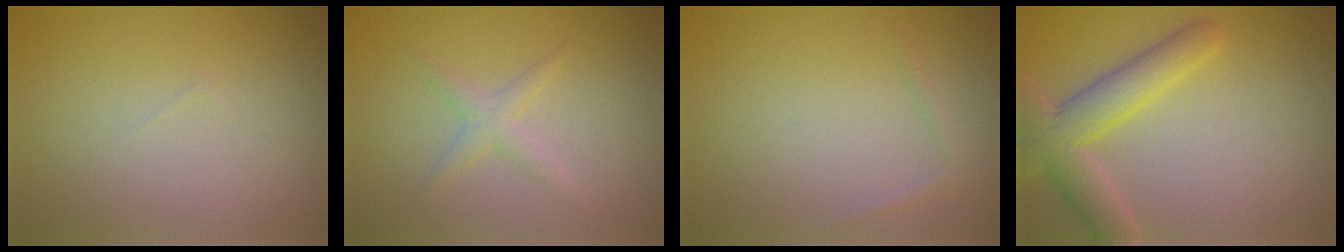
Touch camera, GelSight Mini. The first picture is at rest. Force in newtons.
{"total": 1.6, "press": 1.6, "slide": 0.0}
{"total": 0.7, "press": 0.7, "slide": 0.1}
{"total": 5.4, "press": 5.4, "slide": 0.4}